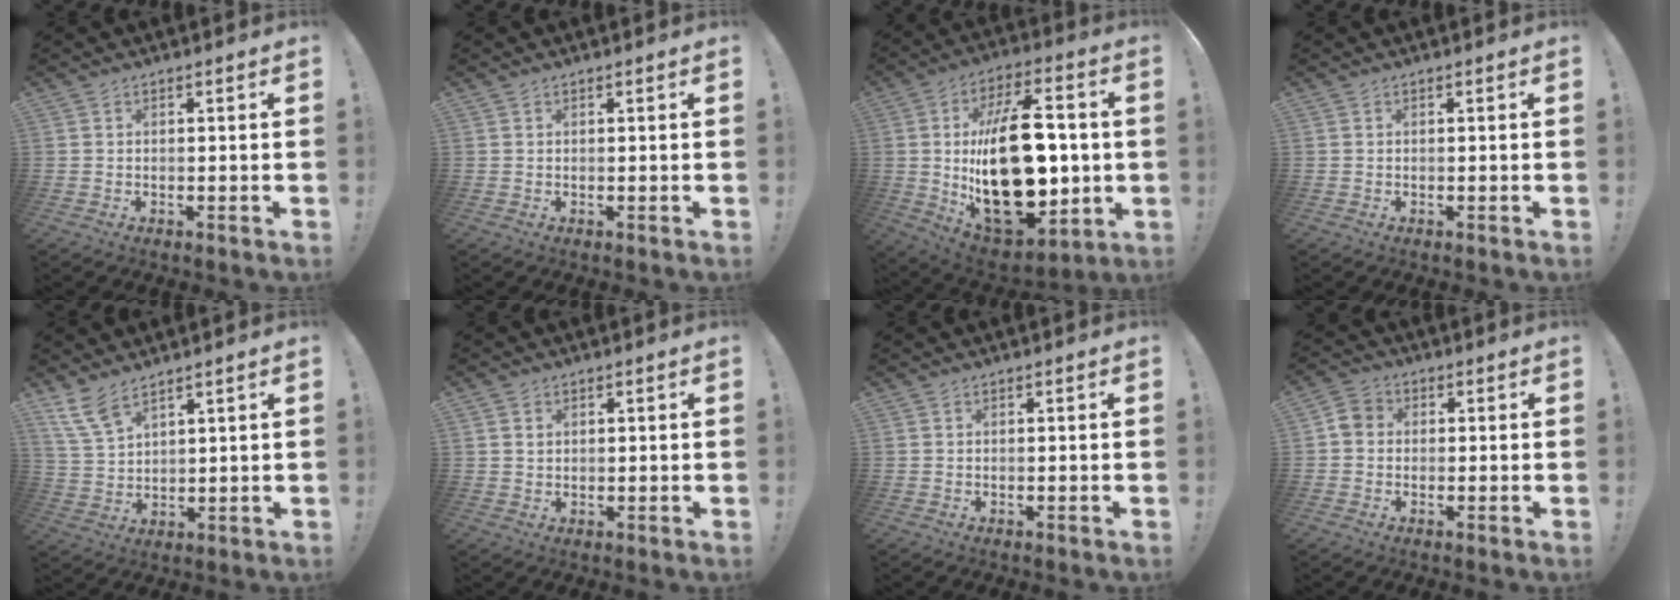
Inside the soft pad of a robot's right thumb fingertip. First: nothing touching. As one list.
[{"total": 0.0}, {"total": 32.2, "force": [-0.7, 17.8, 26.9], "torque": [-0.488, -0.001, 0.003]}, {"total": 0.0}, {"total": 8.8, "force": [6.8, 3.7, 4.1], "torque": [-0.081, -0.035, 0.134]}, {"total": 1.6, "force": [0.8, 1.4, 0.2], "torque": [-0.003, 0.001, 0.014]}, {"total": 0.0}, {"total": 4.7, "force": [-0.6, 4.1, 2.2], "torque": [-0.046, 0.019, -0.010]}]